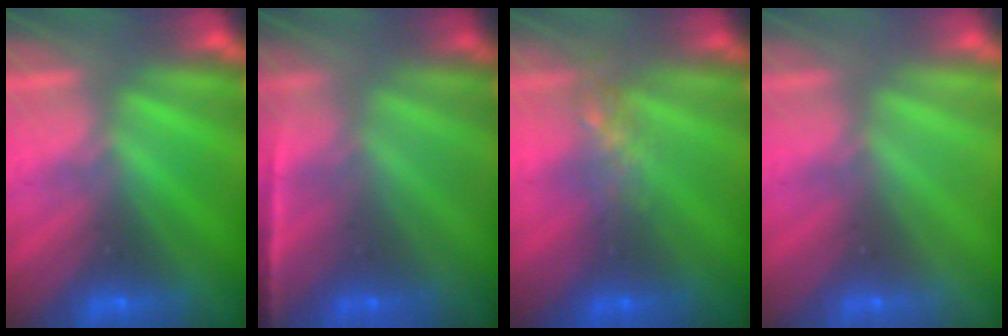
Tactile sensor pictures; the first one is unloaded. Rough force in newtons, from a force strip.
{"total": 1.6}
{"total": 4.7}
{"total": 2.9}